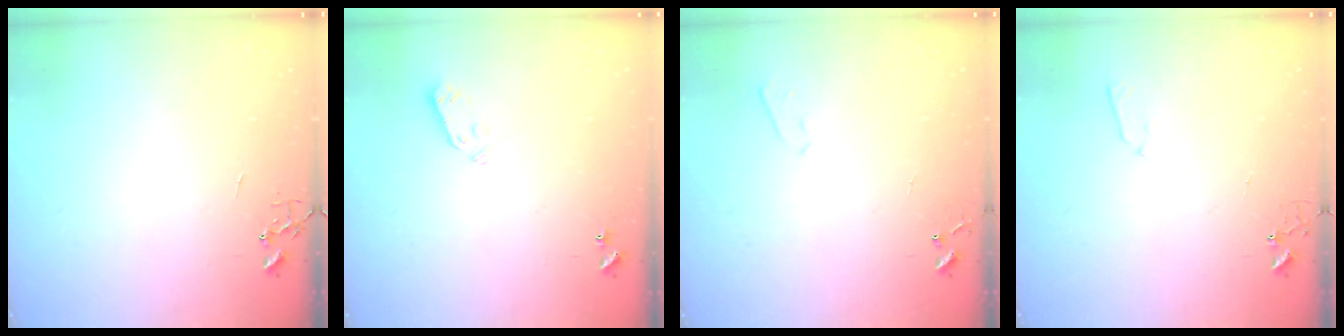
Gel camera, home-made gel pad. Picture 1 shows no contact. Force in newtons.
{"total": 3.5, "press": 3.5, "slide": 0.4}
{"total": 4.2, "press": 4.2, "slide": 0.6}
{"total": 5.0, "press": 5.0, "slide": 0.7}